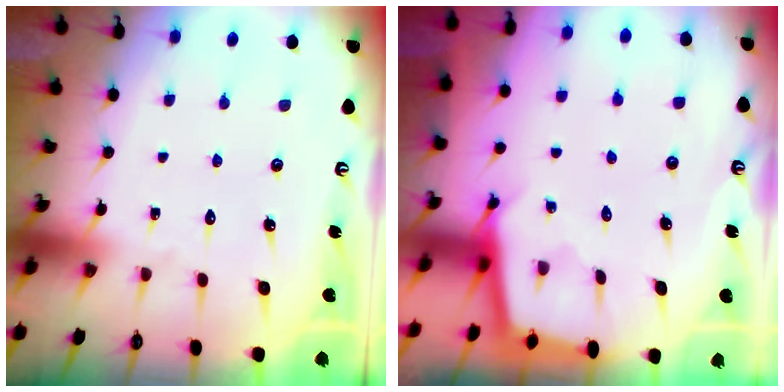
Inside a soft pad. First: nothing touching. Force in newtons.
{"total": 2.3, "press": 2.3, "slide": 0.2}